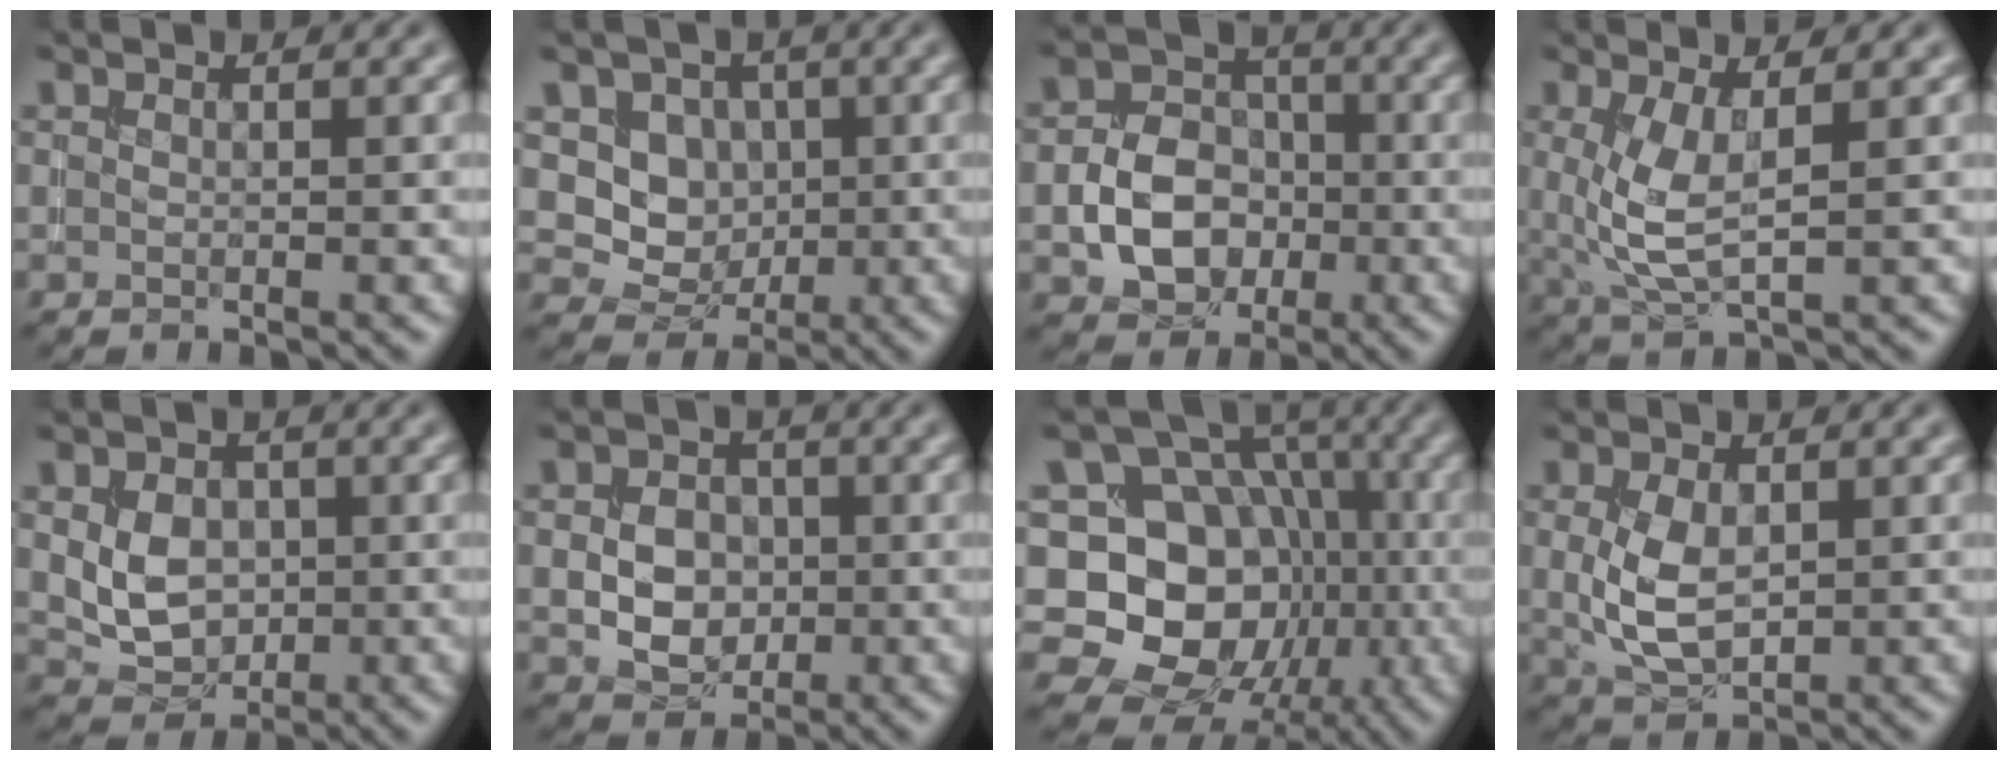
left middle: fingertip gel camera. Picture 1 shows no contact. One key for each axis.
{"total": 5.4, "fx": 1.2, "fy": 4.8, "fz": 2.3, "tx": -0.030, "ty": -0.007, "tz": 0.020}
{"total": 5.8, "fx": -1.5, "fy": 4.6, "fz": 3.3, "tx": -0.051, "ty": 0.001, "tz": -0.027}
{"total": 4.4, "fx": 0.7, "fy": 1.5, "fz": 4.1, "tx": -0.095, "ty": -0.007, "tz": 0.017}
{"total": 4.4, "fx": 0.2, "fy": 3.4, "fz": 2.7, "tx": -0.055, "ty": -0.007, "tz": 0.005}
{"total": 4.1, "fx": -0.4, "fy": 3.3, "fz": 2.4, "tx": -0.042, "ty": -0.002, "tz": -0.008}
{"total": 15.7, "fx": -1.6, "fy": 13.3, "fz": 8.1, "tx": -0.138, "ty": 0.014, "tz": -0.045}
{"total": 4.6, "fx": 0.3, "fy": 2.8, "fz": 3.6, "tx": -0.082, "ty": -0.001, "tz": 0.013}